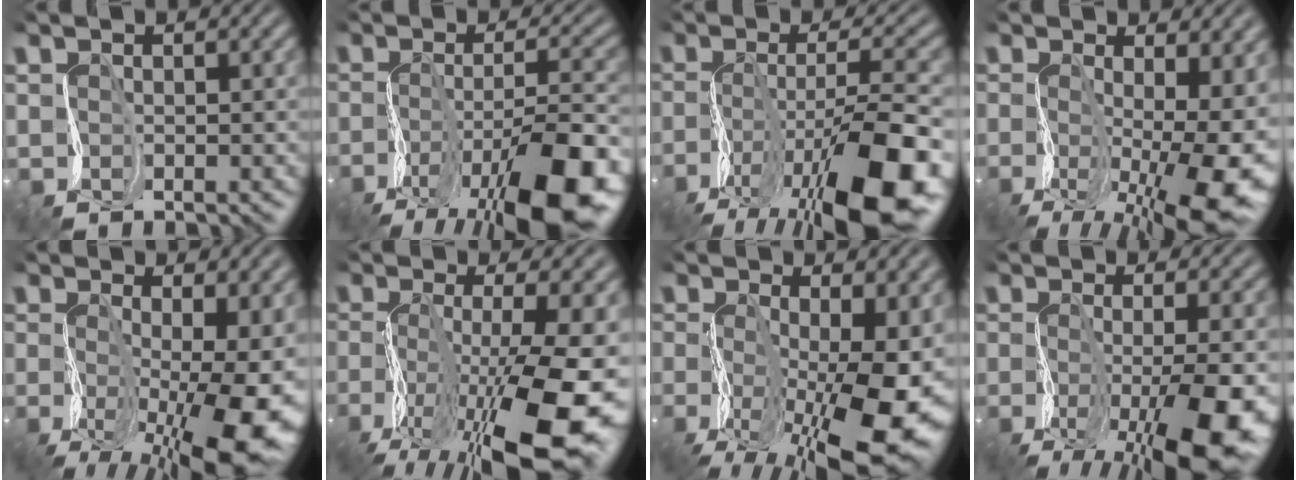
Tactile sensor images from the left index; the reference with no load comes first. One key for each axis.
{"total": 10.5, "fx": -5.8, "fy": 3.7, "fz": 7.9, "tx": -0.154, "ty": 0.002, "tz": -0.110}
{"total": 12.5, "fx": -5.9, "fy": 4.9, "fz": 9.8, "tx": -0.194, "ty": 0.003, "tz": -0.105}
{"total": 10.5, "fx": -2.6, "fy": 4.7, "fz": 9.0, "tx": -0.164, "ty": -0.031, "tz": -0.039}
{"total": 11.8, "fx": -2.9, "fy": 5.4, "fz": 10.0, "tx": -0.182, "ty": -0.030, "tz": -0.045}
{"total": 12.8, "fx": -4.6, "fy": 4.8, "fz": 11.0, "tx": -0.223, "ty": -0.001, "tz": -0.082}
{"total": 12.9, "fx": -3.2, "fy": 6.3, "fz": 10.8, "tx": -0.212, "ty": -0.025, "tz": -0.052}
{"total": 9.7, "fx": -4.2, "fy": 3.6, "fz": 8.0, "tx": -0.164, "ty": -0.026, "tz": -0.069}